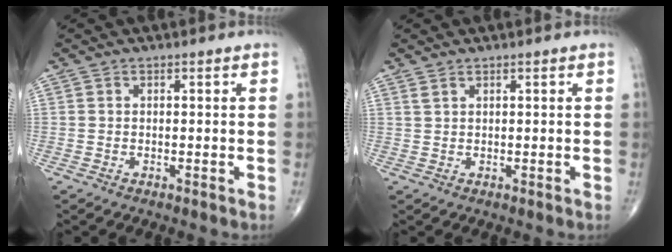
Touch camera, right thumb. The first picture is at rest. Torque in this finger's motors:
{"motor_torque": [-0.43, 0.24, -0.04, 0.08, 0.06]}